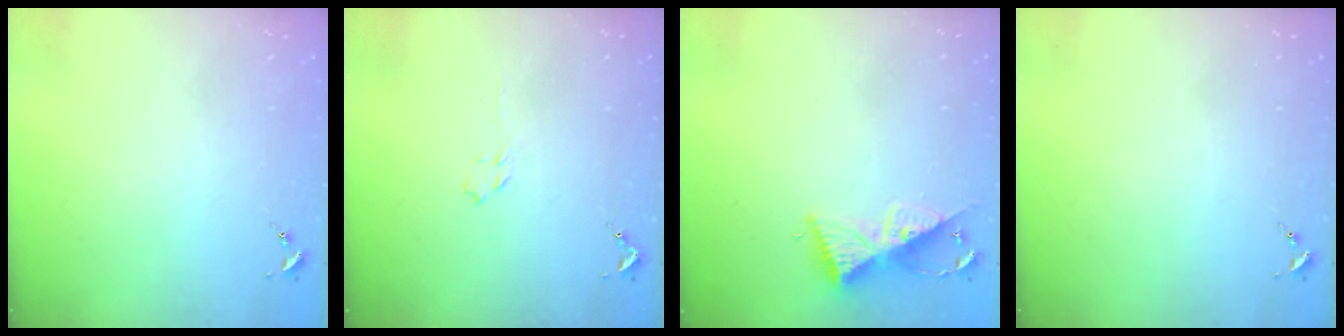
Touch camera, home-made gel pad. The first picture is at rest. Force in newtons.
{"total": 3.9, "press": 3.9, "slide": 0.6}
{"total": 9.8, "press": 9.8, "slide": 0.2}
{"total": 0.0}